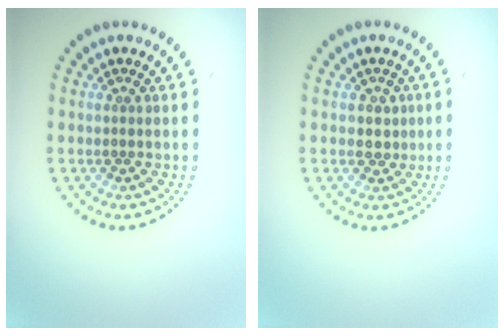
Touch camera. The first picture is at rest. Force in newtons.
{"total": 1.5, "press": 1.3, "slide": 0.7}